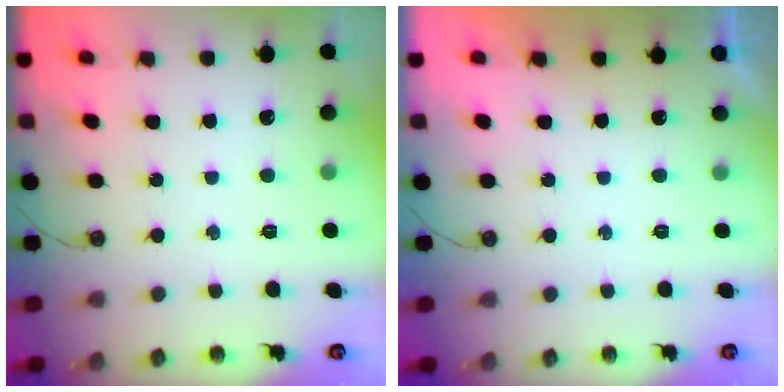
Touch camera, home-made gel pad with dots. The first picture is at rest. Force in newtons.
{"total": 0.0}